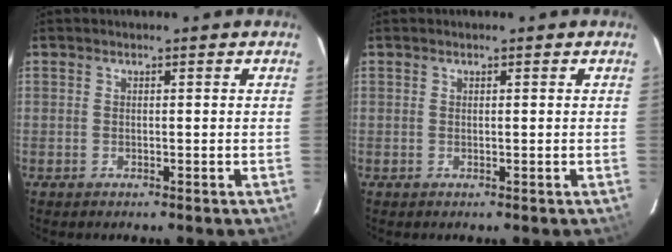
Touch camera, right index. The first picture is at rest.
{"total": 0.0}